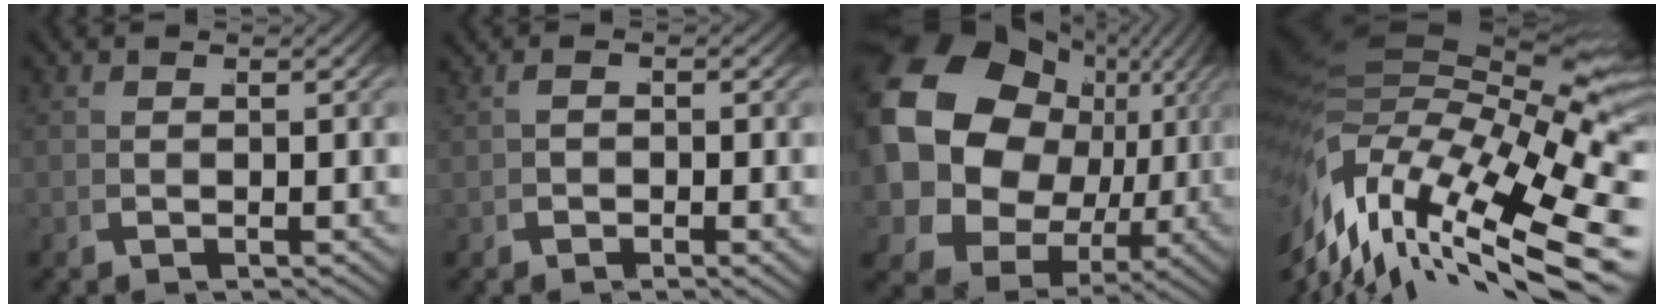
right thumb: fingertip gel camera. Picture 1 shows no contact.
{"total": 0.8, "force": [-0.1, -0.6, 0.6], "torque": [-0.007, -0.002, 0.005]}
{"total": 20.8, "force": [1.3, 16.2, 13.0], "torque": [-0.302, -0.063, 0.051]}
{"total": 17.1, "force": [1.2, 9.5, 14.2], "torque": [-0.265, -0.015, 0.044]}